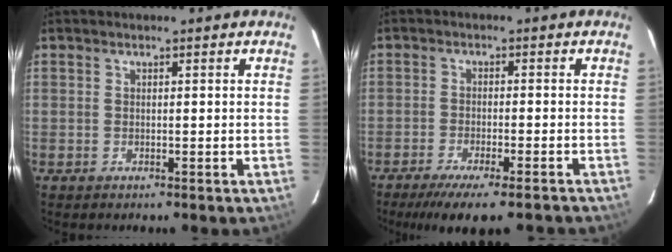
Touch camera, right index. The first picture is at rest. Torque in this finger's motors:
{"motor_torque": [1.11, -1.02, 0.59, 0.12]}